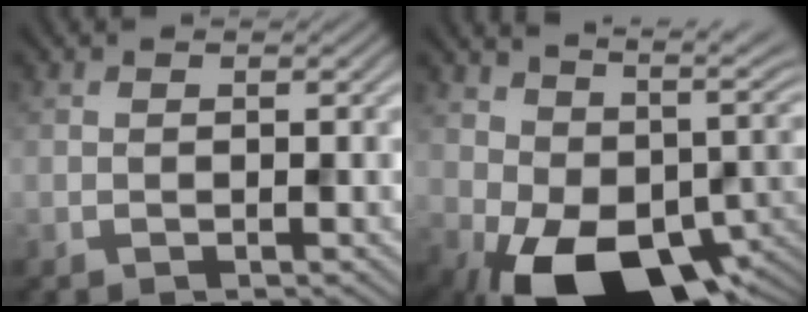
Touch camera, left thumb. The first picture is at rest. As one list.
[{"total": 15.4, "force": [1.4, 9.5, 12.1], "torque": [-0.192, -0.031, 0.048]}]